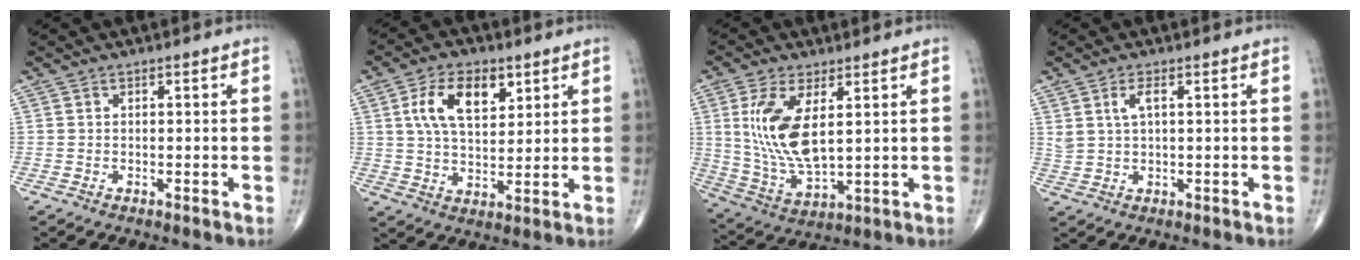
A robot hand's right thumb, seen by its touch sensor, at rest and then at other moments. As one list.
[{"total": 10.9, "force": [4.3, 5.9, 8.1], "torque": [-0.125, -0.011, 0.079]}, {"total": 13.3, "force": [3.1, 5.9, 11.5], "torque": [-0.240, -0.019, 0.074]}, {"total": 3.5, "force": [1.4, 1.3, 2.9], "torque": [-0.061, -0.002, 0.032]}]